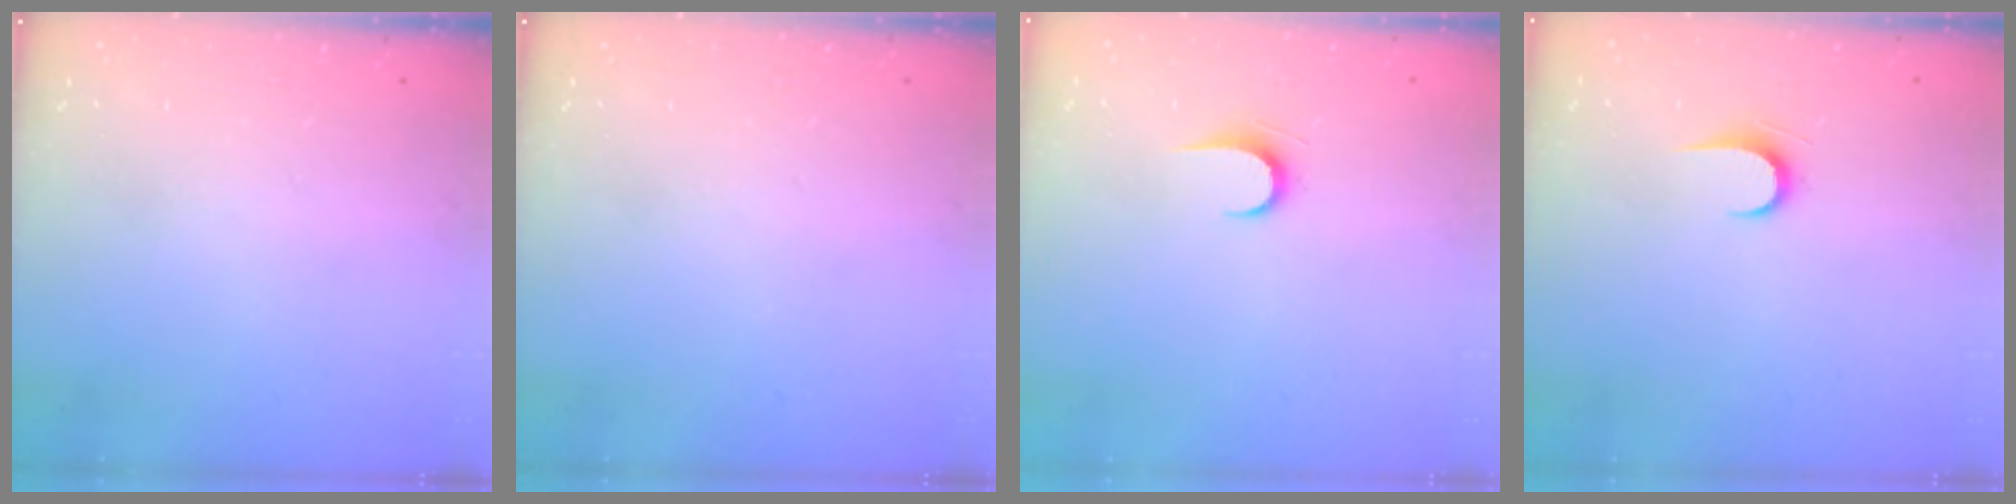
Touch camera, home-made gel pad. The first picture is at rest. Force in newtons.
{"total": 0.0}
{"total": 6.0, "press": 6.0, "slide": 0.7}
{"total": 6.0, "press": 6.0, "slide": 0.7}